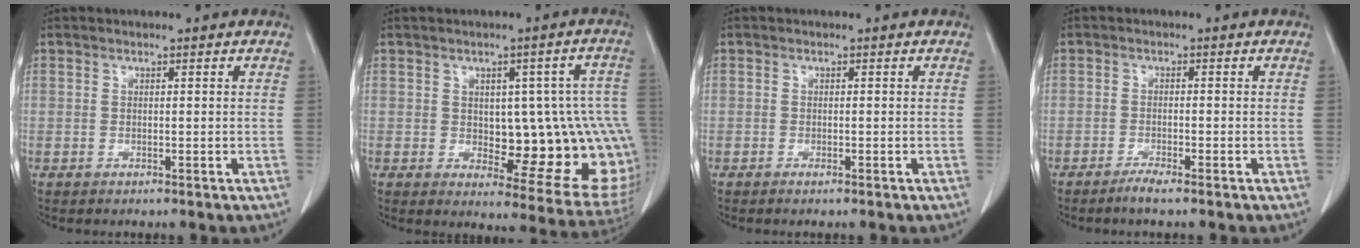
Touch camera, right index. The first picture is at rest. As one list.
[{"total": 16.0, "force": [-1.0, 5.6, 14.9], "torque": [-0.126, 0.023, 0.006]}, {"total": 0.6, "force": [-0.5, 0.0, 0.4], "torque": [-0.008, -0.001, -0.006]}, {"total": 2.0, "force": [-1.7, -0.2, 1.1], "torque": [-0.025, -0.003, -0.032]}]